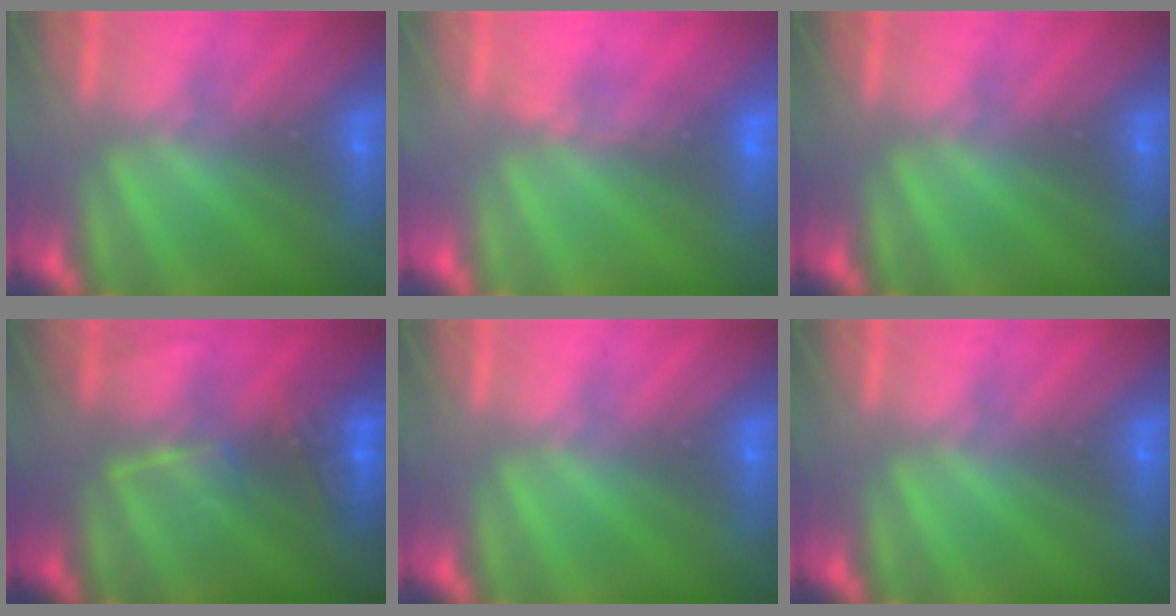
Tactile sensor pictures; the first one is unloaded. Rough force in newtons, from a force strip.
{"total": 3.0}
{"total": 0.0}
{"total": 2.7}
{"total": 0.0}
{"total": 0.0}